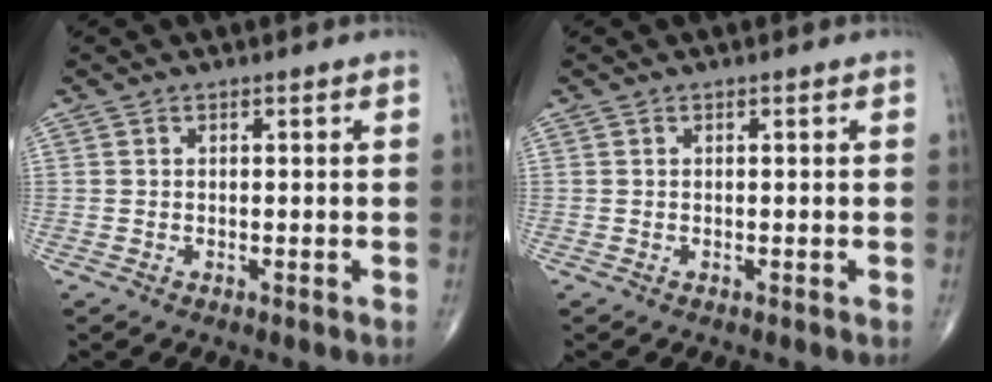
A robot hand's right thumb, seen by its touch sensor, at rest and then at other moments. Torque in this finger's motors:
{"motor_torque": [0.00, 0.00, 0.00, 0.00, 0.00]}